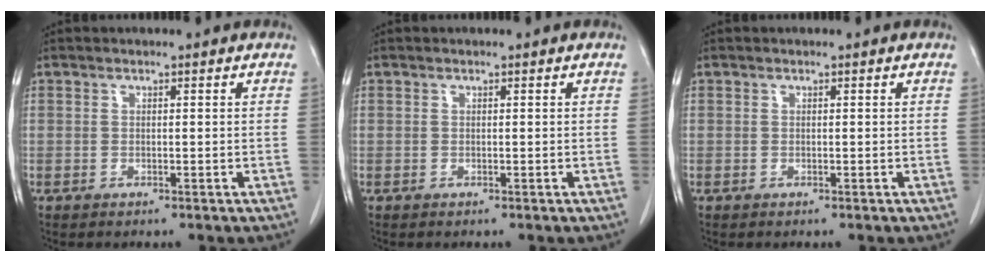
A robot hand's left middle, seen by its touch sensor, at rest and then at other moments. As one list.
[{"total": 0.0}, {"total": 0.0}]